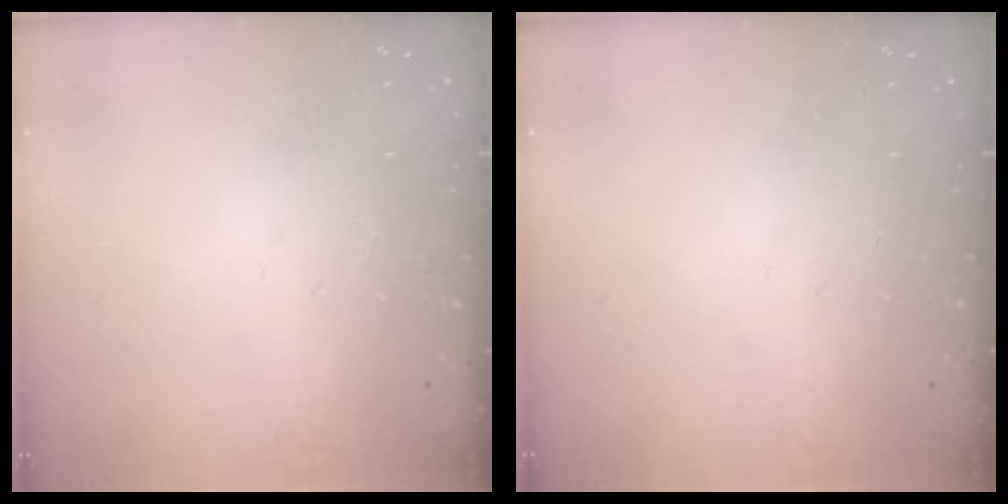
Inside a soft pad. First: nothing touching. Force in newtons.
{"total": 0.0}